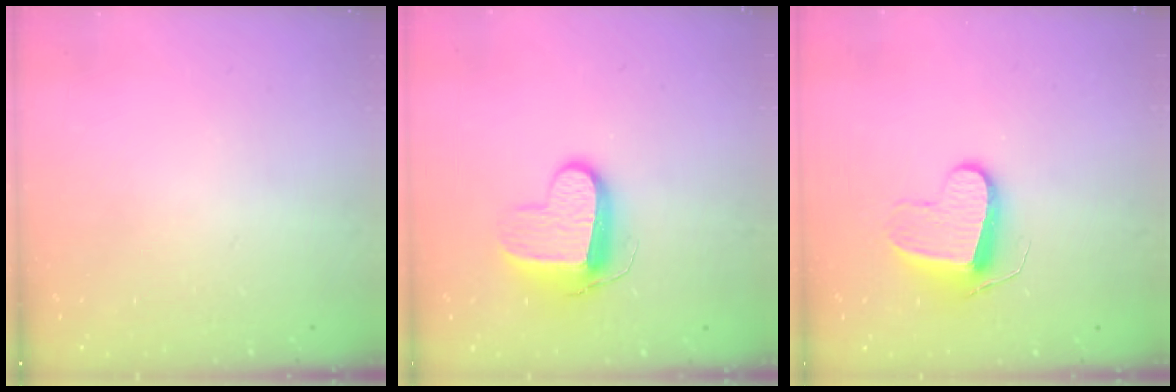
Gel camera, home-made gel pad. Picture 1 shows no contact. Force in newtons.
{"total": 10.5, "press": 10.5, "slide": 0.8}
{"total": 9.9, "press": 9.9, "slide": 0.8}